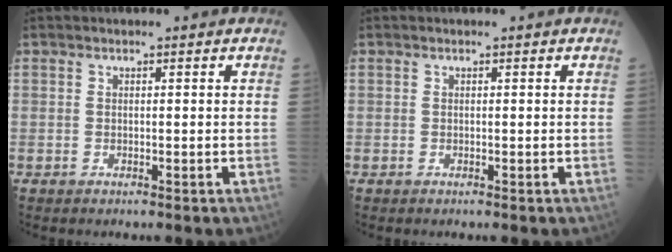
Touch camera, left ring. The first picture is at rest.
{"total": 0.0}